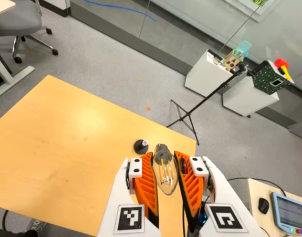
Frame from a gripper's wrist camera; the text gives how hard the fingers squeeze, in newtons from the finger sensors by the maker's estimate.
{"total": 24.5, "left": 27.6, "right": 21.4}